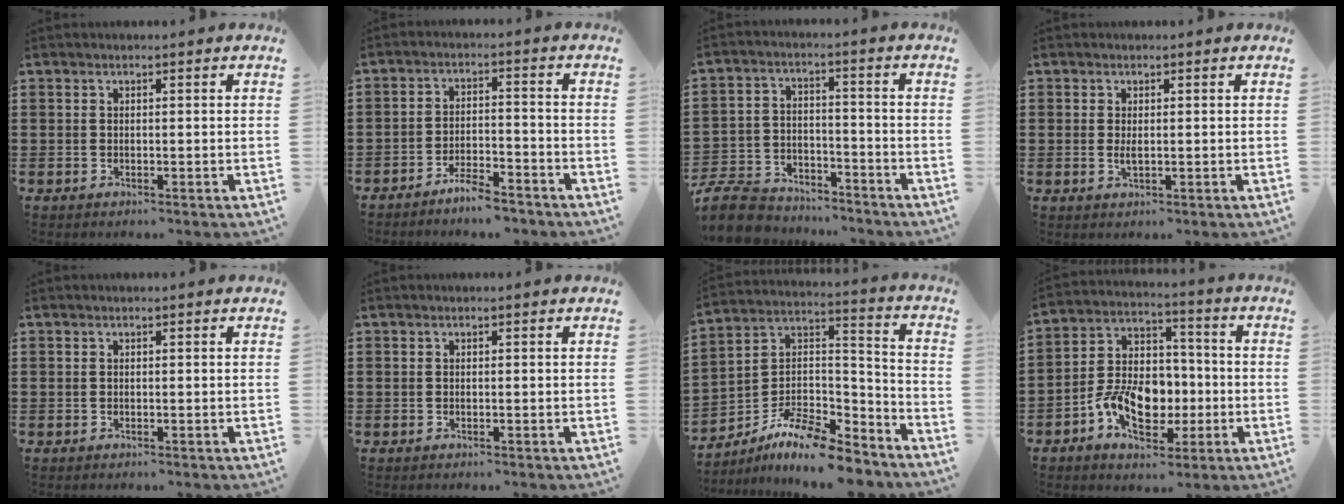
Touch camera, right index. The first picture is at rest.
{"total": 4.6, "force": [-4.3, 0.5, 1.4], "torque": [-0.032, 0.004, -0.087]}
{"total": 8.2, "force": [-7.7, 2.1, 1.7], "torque": [-0.049, 0.017, -0.154]}
{"total": 1.3, "force": [0.1, 0.5, 1.2], "torque": [-0.024, 0.000, 0.001]}
{"total": 0.0}
{"total": 0.0}
{"total": 9.9, "force": [-8.4, 2.6, 4.5], "torque": [-0.093, 0.011, -0.169]}
{"total": 10.2, "force": [-3.0, 7.0, 6.7], "torque": [-0.137, 0.006, -0.056]}